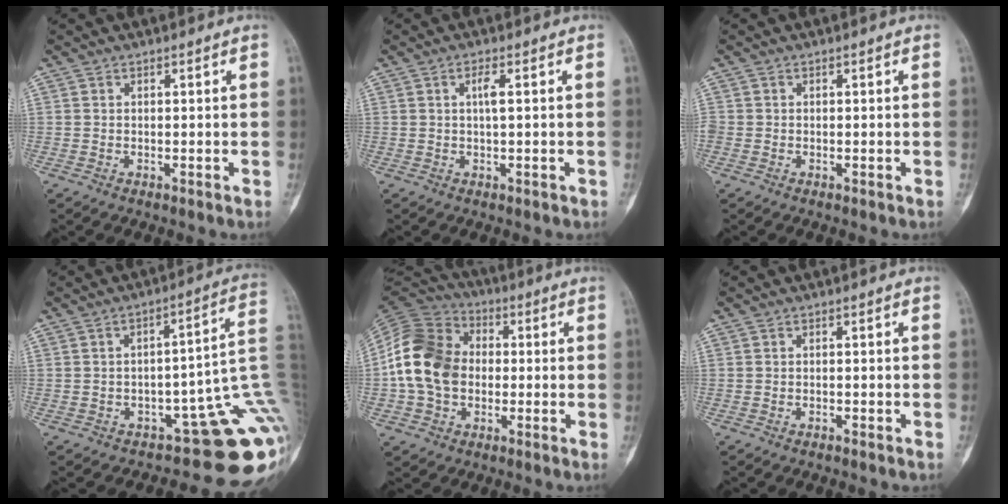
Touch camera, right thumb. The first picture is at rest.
{"total": 2.5, "force": [0.3, 0.5, 2.5], "torque": [-0.047, 0.005, 0.007]}
{"total": 0.8, "force": [-0.2, 0.7, 0.4], "torque": [-0.011, 0.000, -0.009]}
{"total": 15.1, "force": [-4.3, 6.6, 12.9], "torque": [-0.093, 0.068, -0.046]}
{"total": 15.7, "force": [-0.6, 12.2, 9.9], "torque": [-0.172, 0.029, -0.019]}
{"total": 0.7, "force": [-0.5, 0.2, 0.4], "torque": [-0.013, 0.002, -0.005]}